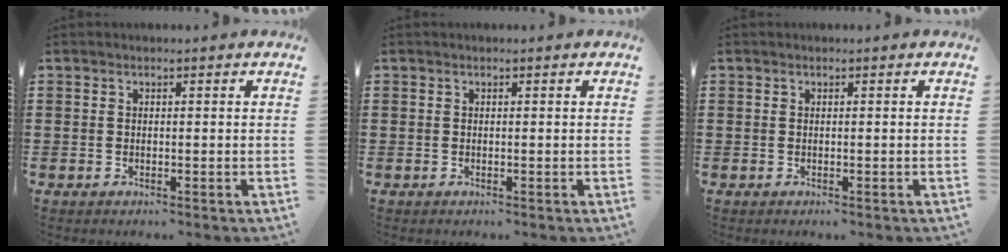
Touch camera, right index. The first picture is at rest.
{"total": 0.0}
{"total": 0.0}